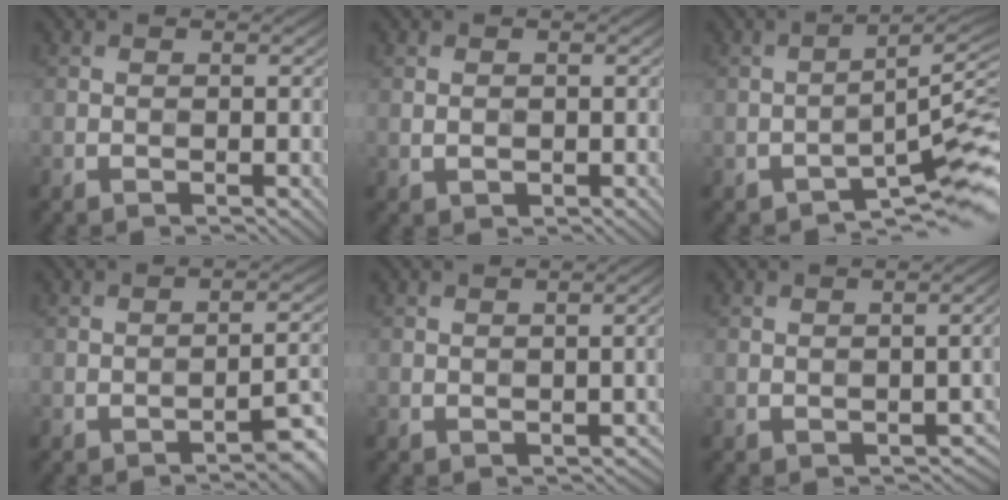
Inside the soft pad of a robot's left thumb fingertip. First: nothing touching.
{"total": 0.7, "force": [0.5, 0.5, 0.2], "torque": [-0.005, -0.001, 0.005]}
{"total": 6.1, "force": [-3.5, 0.7, 5.0], "torque": [-0.064, 0.011, -0.059]}
{"total": 3.3, "force": [-2.4, 0.2, 2.2], "torque": [-0.025, 0.018, -0.036]}
{"total": 2.8, "force": [-0.7, 1.3, 2.4], "torque": [-0.024, -0.005, 0.005]}
{"total": 3.1, "force": [-1.0, 1.6, 2.5], "torque": [-0.029, -0.006, -0.003]}